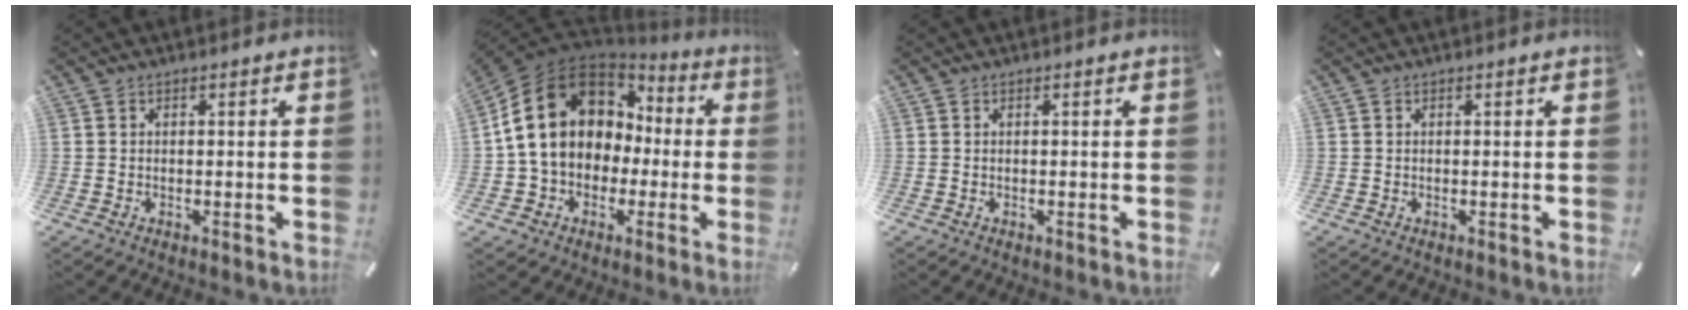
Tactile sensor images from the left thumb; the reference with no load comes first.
{"total": 17.9, "force": [1.7, 14.9, 9.8], "torque": [-0.195, 0.005, 0.031]}
{"total": 0.0}
{"total": 0.0}